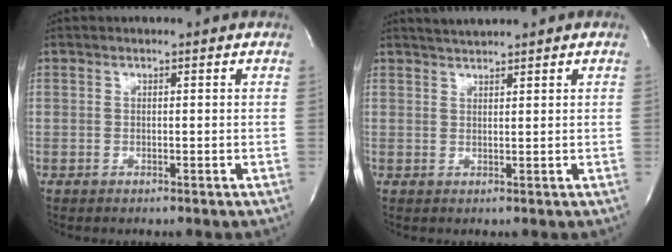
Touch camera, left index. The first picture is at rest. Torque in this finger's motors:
{"motor_torque": [-0.21, 0.01, 0.06, 0.06]}